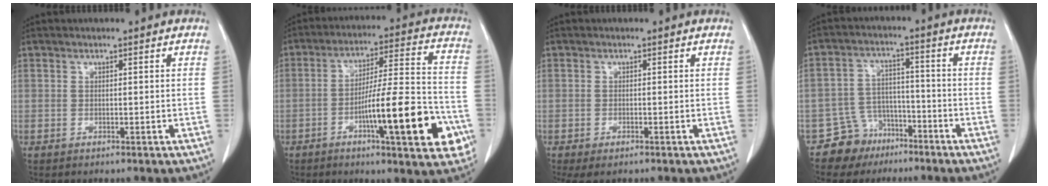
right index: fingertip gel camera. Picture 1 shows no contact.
{"total": 17.8, "force": [-6.3, 2.1, 16.5], "torque": [-0.228, 0.008, -0.089]}
{"total": 2.7, "force": [-1.8, 0.8, 1.8], "torque": [-0.030, -0.008, -0.026]}
{"total": 6.6, "force": [-4.6, 4.8, 0.0], "torque": [0.008, 0.020, -0.077]}